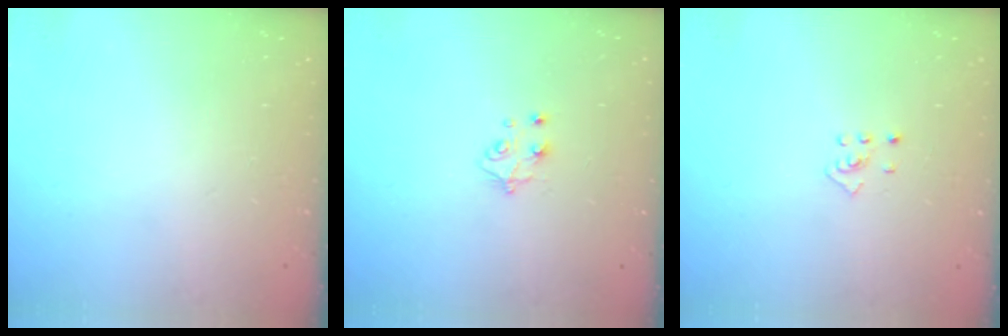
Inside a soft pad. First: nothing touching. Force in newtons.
{"total": 5.3, "press": 5.2, "slide": 0.8}
{"total": 2.5, "press": 2.4, "slide": 0.8}